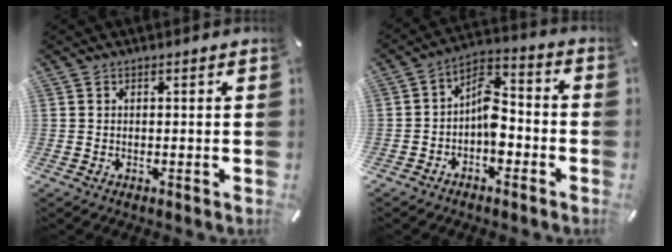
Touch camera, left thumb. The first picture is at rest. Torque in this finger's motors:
{"motor_torque": [0.54, 1.98, 0.69, 0.08, 0.10]}